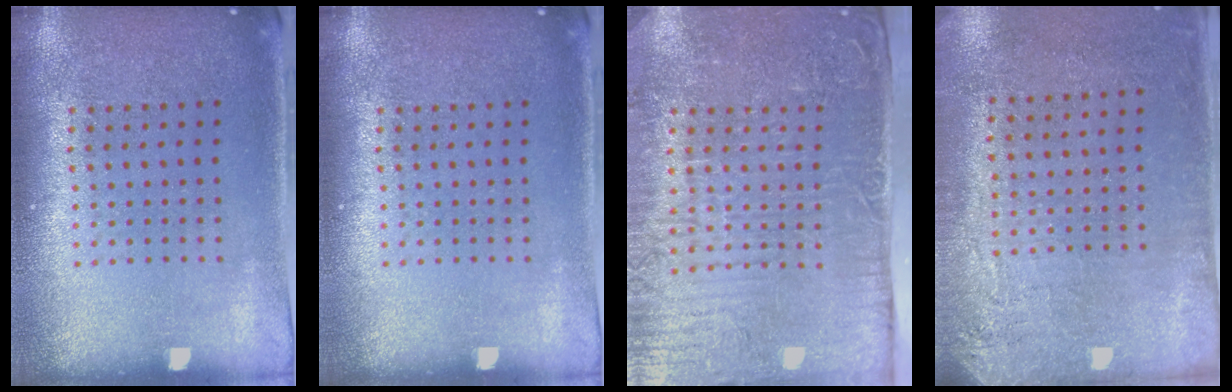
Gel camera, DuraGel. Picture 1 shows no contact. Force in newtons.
{"total": 0.0}
{"total": 5.5, "press": 4.6, "slide": 3.0}
{"total": 2.7, "press": 2.3, "slide": 1.4}